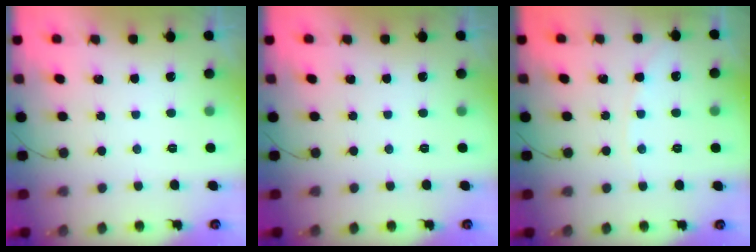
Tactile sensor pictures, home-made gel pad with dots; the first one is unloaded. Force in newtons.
{"total": 0.0}
{"total": 4.6, "press": 4.5, "slide": 0.6}